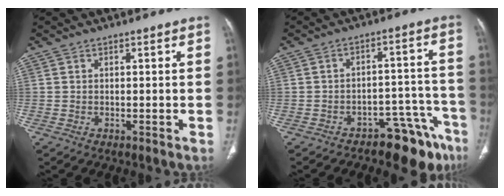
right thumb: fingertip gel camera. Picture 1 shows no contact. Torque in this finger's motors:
{"motor_torque": [0.87, 1.40, -0.17, -0.02, 0.20]}